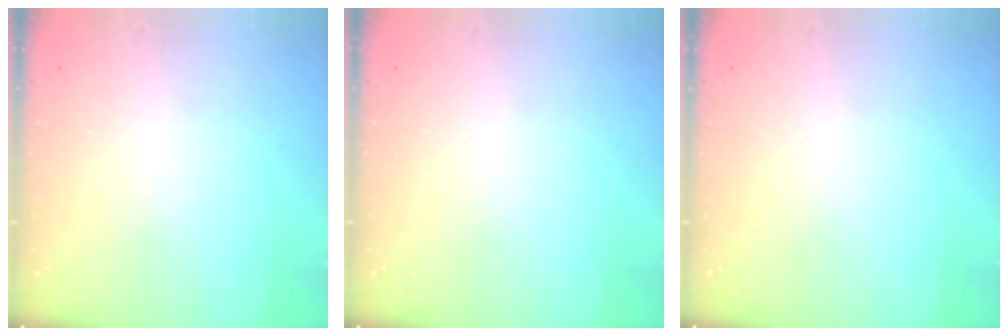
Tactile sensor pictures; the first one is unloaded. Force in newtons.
{"total": 0.0}
{"total": 0.0}